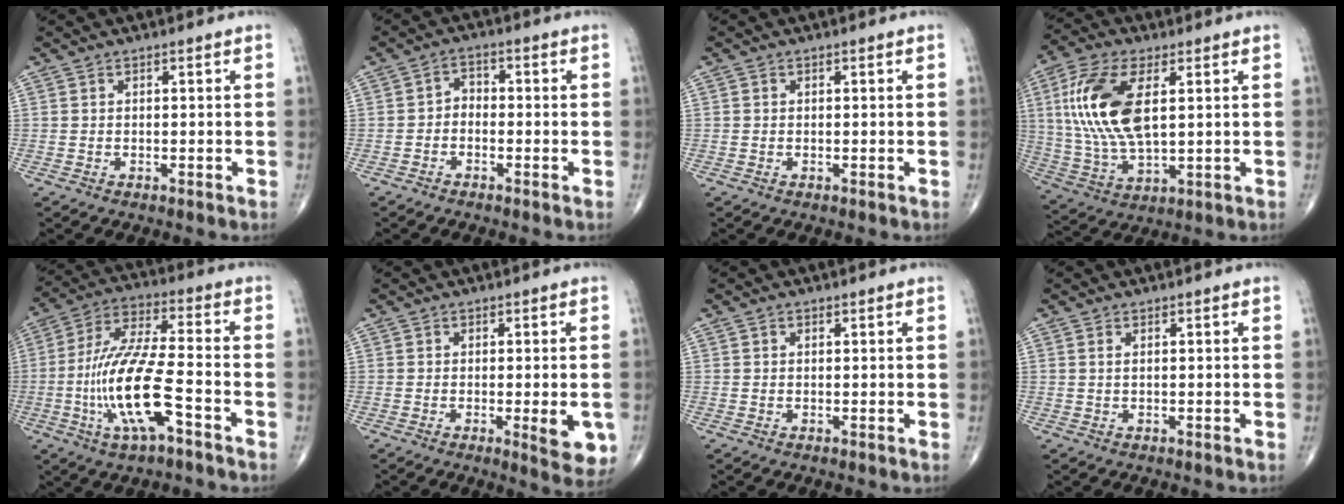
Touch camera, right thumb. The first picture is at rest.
{"total": 2.7, "force": [-1.2, 2.0, 1.4], "torque": [-0.009, 0.020, -0.031]}
{"total": 0.0}
{"total": 16.9, "force": [3.7, 8.0, 14.4], "torque": [-0.302, -0.005, 0.075]}
{"total": 16.4, "force": [-5.3, 4.3, 14.9], "torque": [-0.313, 0.031, -0.098]}
{"total": 6.6, "force": [-1.6, 1.9, 6.2], "torque": [-0.068, -0.012, -0.016]}
{"total": 0.6, "force": [0.3, 0.5, 0.2], "torque": [0.001, -0.001, 0.004]}
{"total": 0.7, "force": [0.3, 0.3, 0.6], "torque": [-0.014, 0.005, 0.007]}